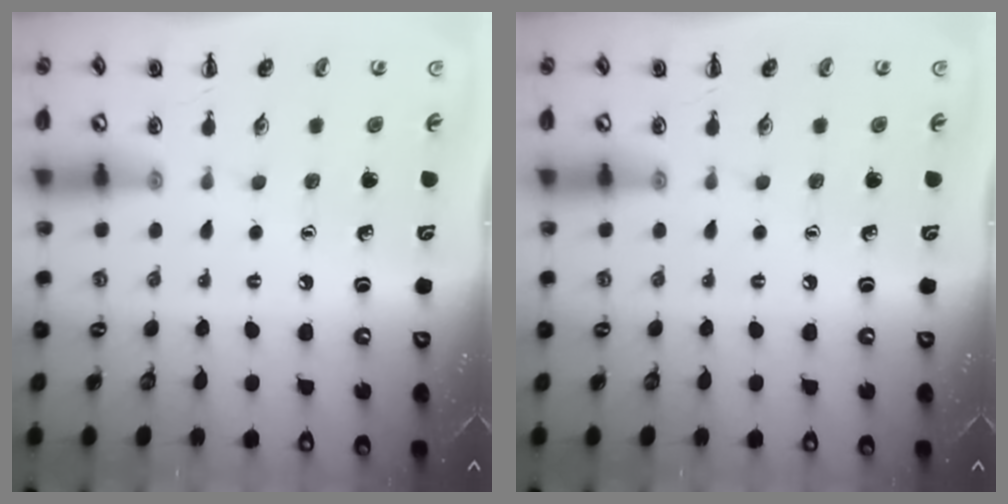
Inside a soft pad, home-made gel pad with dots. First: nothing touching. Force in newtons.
{"total": 0.0}